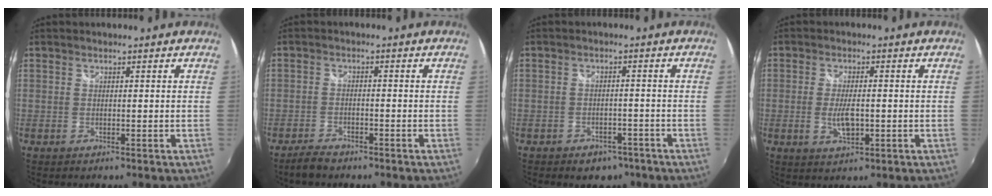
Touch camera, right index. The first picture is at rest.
{"total": 4.1, "force": [-3.5, 1.4, 1.7], "torque": [-0.050, -0.003, -0.065]}
{"total": 6.3, "force": [-4.5, 4.0, 2.0], "torque": [-0.048, 0.003, -0.052]}
{"total": 4.8, "force": [-0.9, 1.9, 4.3], "torque": [-0.085, -0.006, -0.015]}